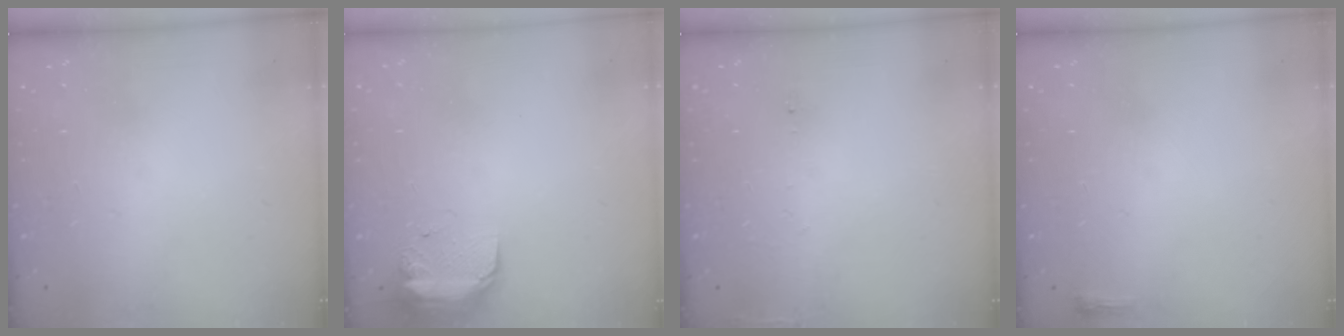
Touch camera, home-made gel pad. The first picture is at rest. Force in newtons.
{"total": 9.3, "press": 9.1, "slide": 1.9}
{"total": 5.9, "press": 5.7, "slide": 1.6}
{"total": 2.6, "press": 2.5, "slide": 0.6}